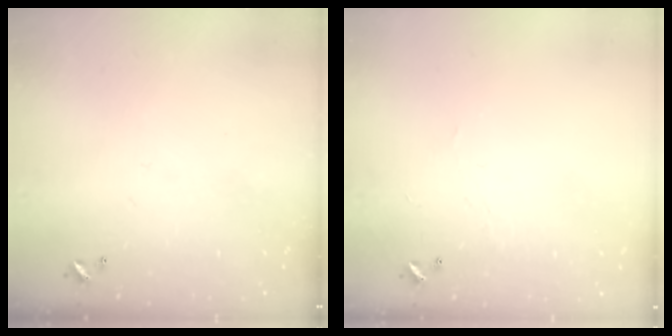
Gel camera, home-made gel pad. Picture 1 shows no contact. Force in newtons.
{"total": 0.8, "press": 0.7, "slide": 0.4}